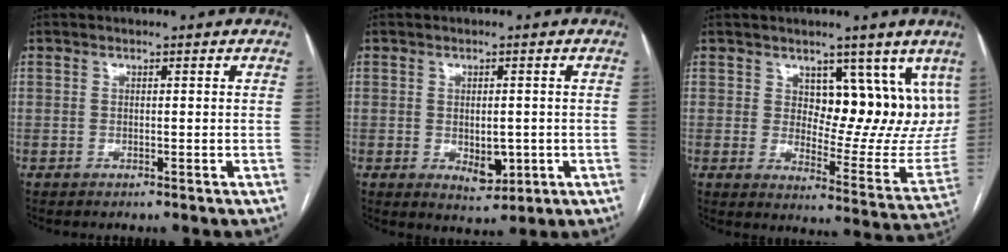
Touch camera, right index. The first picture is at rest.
{"total": 4.3, "force": [-0.8, 2.3, 3.6], "torque": [-0.050, -0.008, 0.002]}
{"total": 13.3, "force": [7.3, 6.4, 9.1], "torque": [-0.092, -0.016, 0.107]}